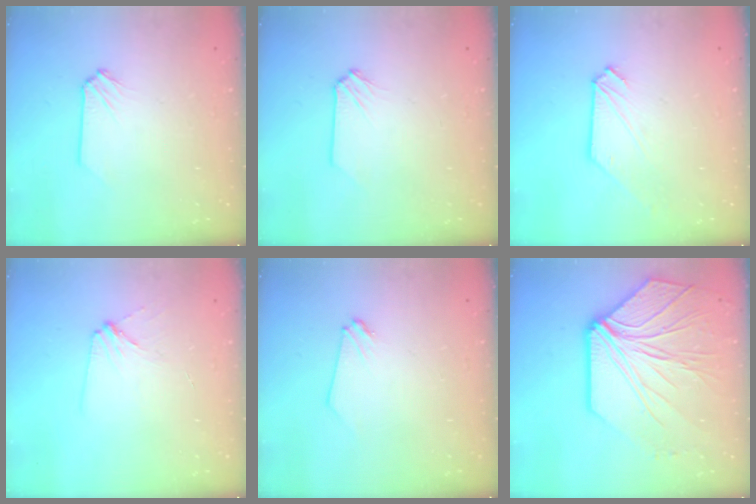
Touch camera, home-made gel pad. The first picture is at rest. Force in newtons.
{"total": 0.0}
{"total": 0.7, "press": 0.7, "slide": 0.1}
{"total": 3.2, "press": 3.2, "slide": 0.3}
{"total": 0.0}
{"total": 15.1, "press": 14.9, "slide": 2.5}